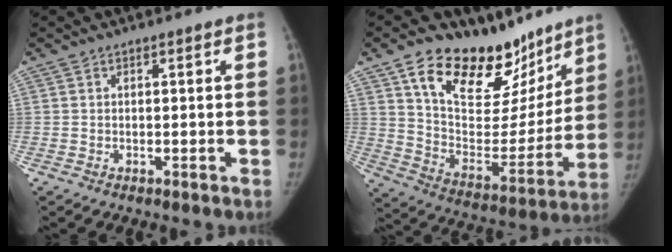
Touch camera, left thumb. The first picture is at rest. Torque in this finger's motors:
{"motor_torque": [1.44, 1.44, 1.45, -1.32, 0.06]}